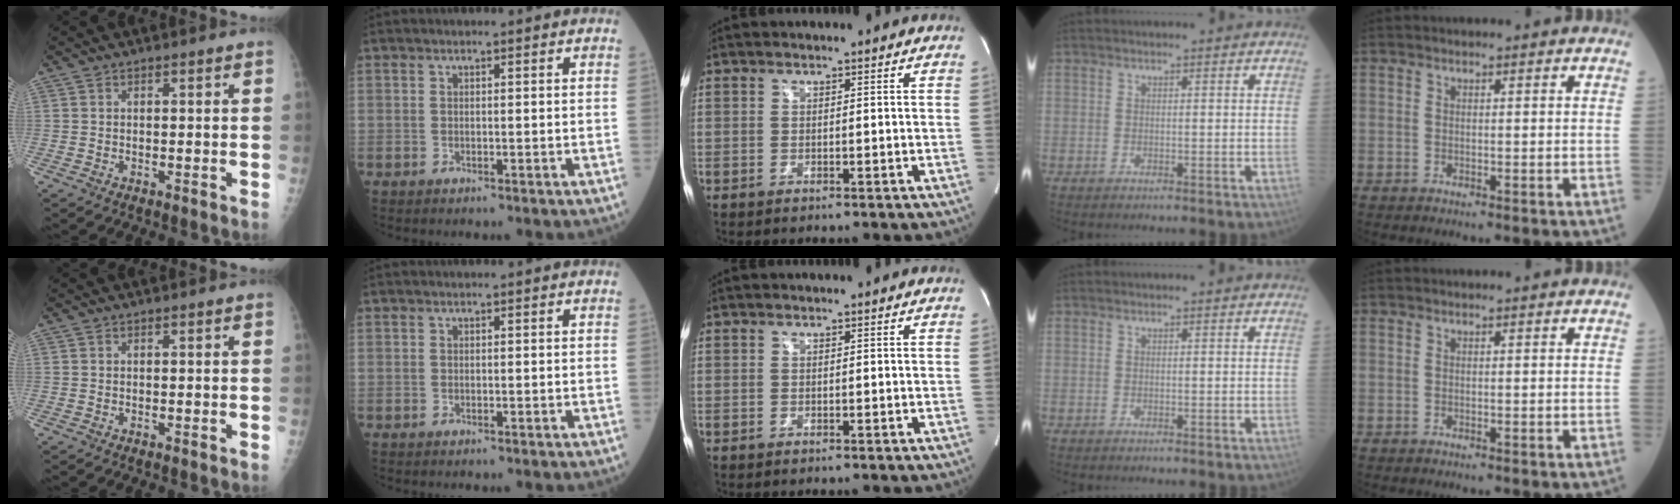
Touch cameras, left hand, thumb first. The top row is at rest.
{}